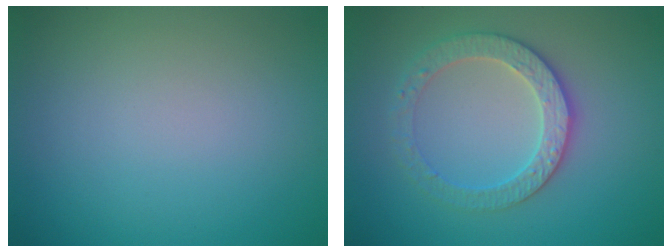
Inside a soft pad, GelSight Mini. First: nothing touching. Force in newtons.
{"total": 3.4, "press": 3.4, "slide": 0.5}